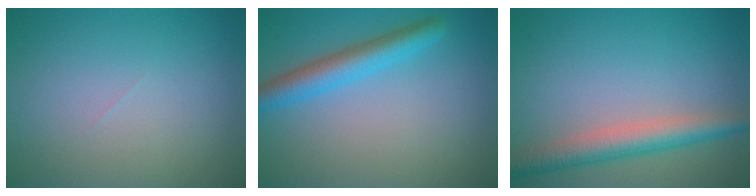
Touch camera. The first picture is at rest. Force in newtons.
{"total": 3.9, "press": 3.9, "slide": 0.2}
{"total": 4.4, "press": 4.4, "slide": 0.1}